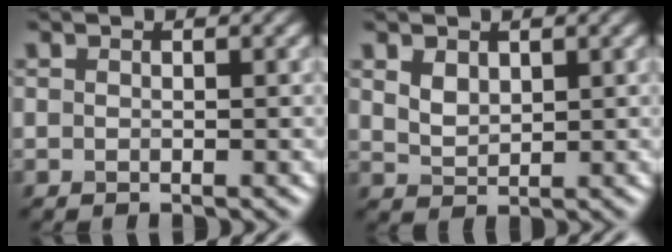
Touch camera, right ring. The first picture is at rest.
{"total": 1.9, "force": [1.1, 1.2, 1.0], "torque": [-0.022, -0.002, 0.026]}